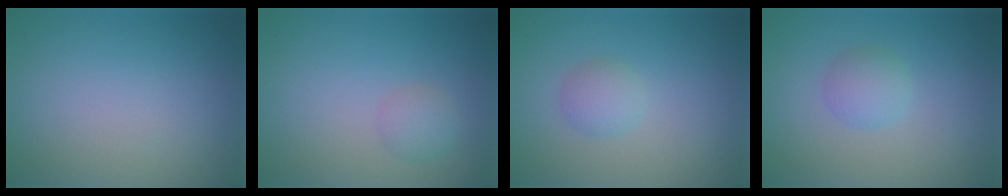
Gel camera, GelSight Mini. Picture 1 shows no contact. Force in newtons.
{"total": 1.4, "press": 1.4, "slide": 0.1}
{"total": 1.7, "press": 1.7, "slide": 0.1}
{"total": 2.0, "press": 2.0, "slide": 0.0}